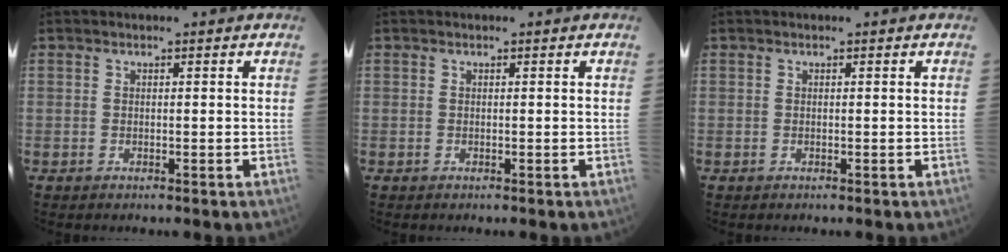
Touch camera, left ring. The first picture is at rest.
{"total": 0.0}
{"total": 0.0}